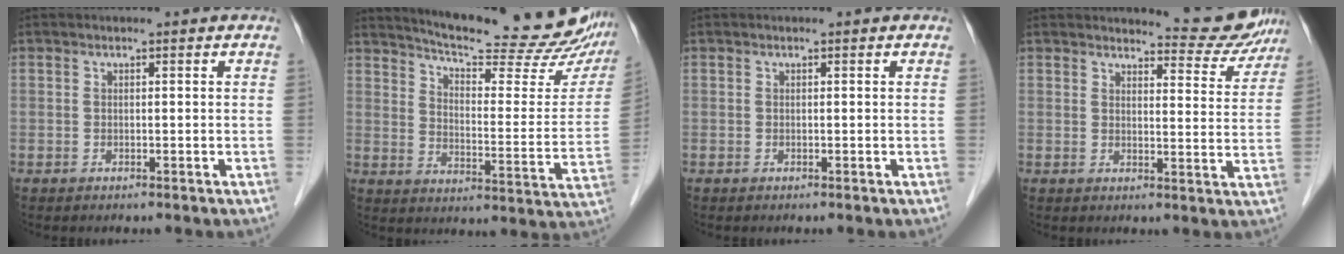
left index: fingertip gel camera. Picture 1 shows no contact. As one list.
[{"total": 25.3, "force": [23.1, 3.6, 9.7], "torque": [-0.142, -0.075, 0.286]}, {"total": 0.0}, {"total": 7.6, "force": [7.6, 1.1, 0.5], "torque": [-0.001, -0.030, 0.082]}]